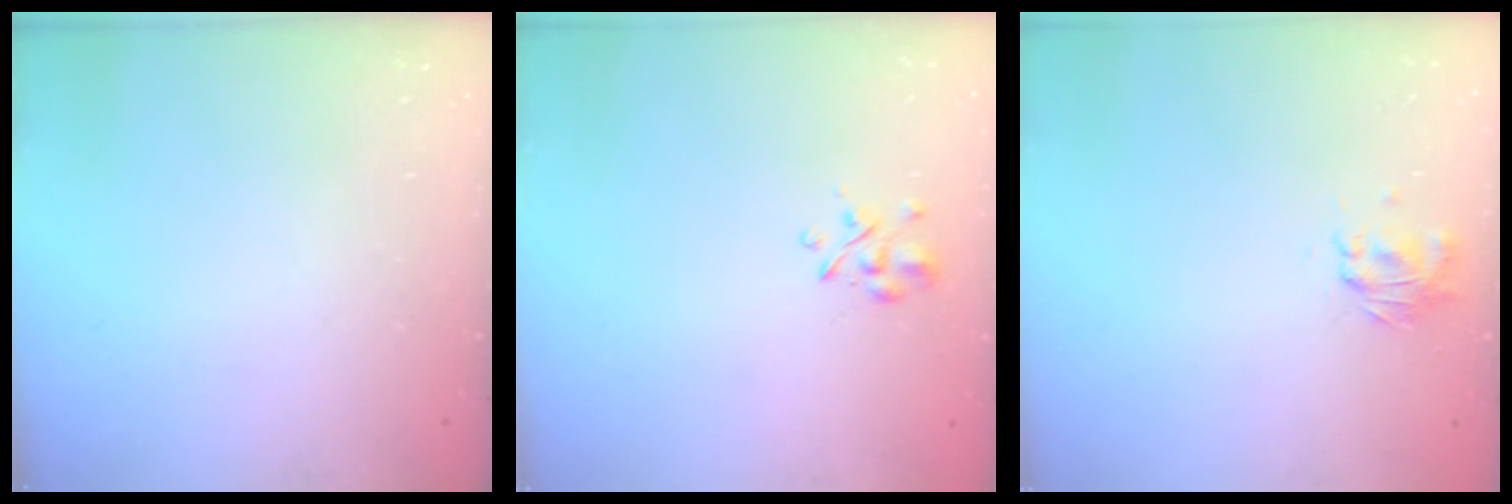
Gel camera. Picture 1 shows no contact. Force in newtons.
{"total": 2.7, "press": 2.5, "slide": 1.0}
{"total": 1.3, "press": 1.2, "slide": 0.4}